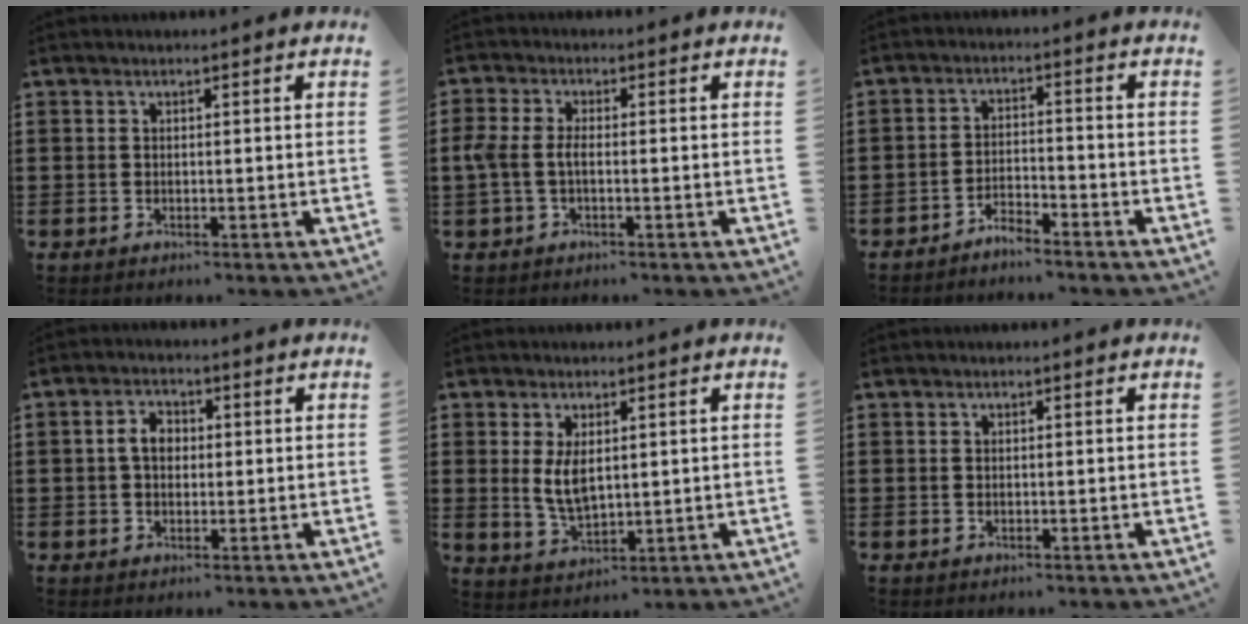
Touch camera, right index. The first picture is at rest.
{"total": 3.1, "force": [-0.7, 1.4, 2.6], "torque": [-0.078, -0.007, -0.022]}
{"total": 3.1, "force": [-3.1, 0.0, 0.2], "torque": [-0.011, 0.002, -0.066]}
{"total": 3.8, "force": [0.2, 2.6, 2.8], "torque": [-0.061, 0.012, 0.001]}
{"total": 5.0, "force": [1.0, 2.5, 4.1], "torque": [-0.076, 0.001, 0.017]}
{"total": 0.0}